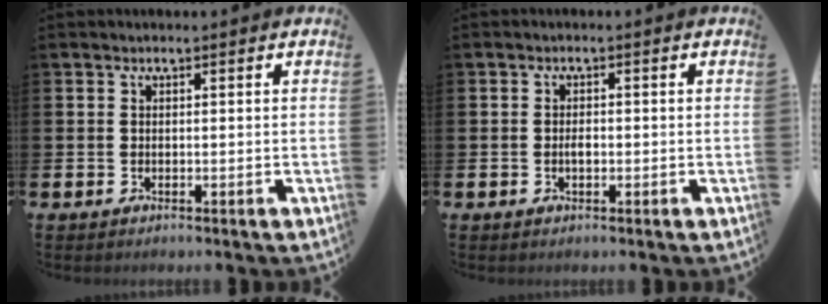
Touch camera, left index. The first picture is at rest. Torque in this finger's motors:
{"motor_torque": [0.34, 0.06, 0.00, 0.03]}